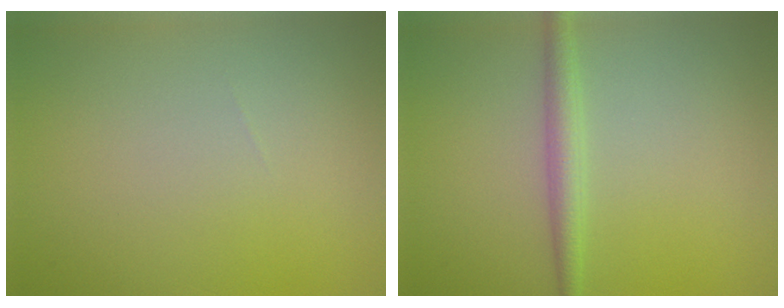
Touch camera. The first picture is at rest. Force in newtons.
{"total": 2.2, "press": 2.2, "slide": 0.0}